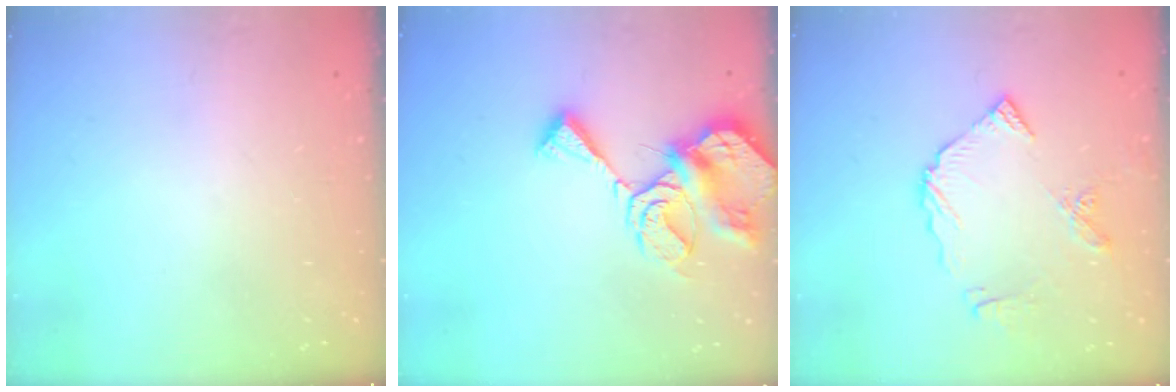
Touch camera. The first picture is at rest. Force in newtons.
{"total": 11.1, "press": 11.1, "slide": 0.8}
{"total": 9.1, "press": 9.1, "slide": 0.7}